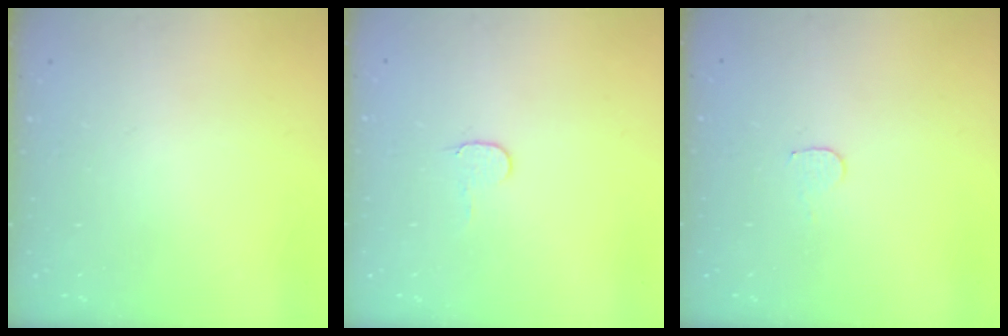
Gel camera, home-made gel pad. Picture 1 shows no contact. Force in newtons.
{"total": 3.6, "press": 3.6, "slide": 0.4}
{"total": 3.5, "press": 3.5, "slide": 0.3}